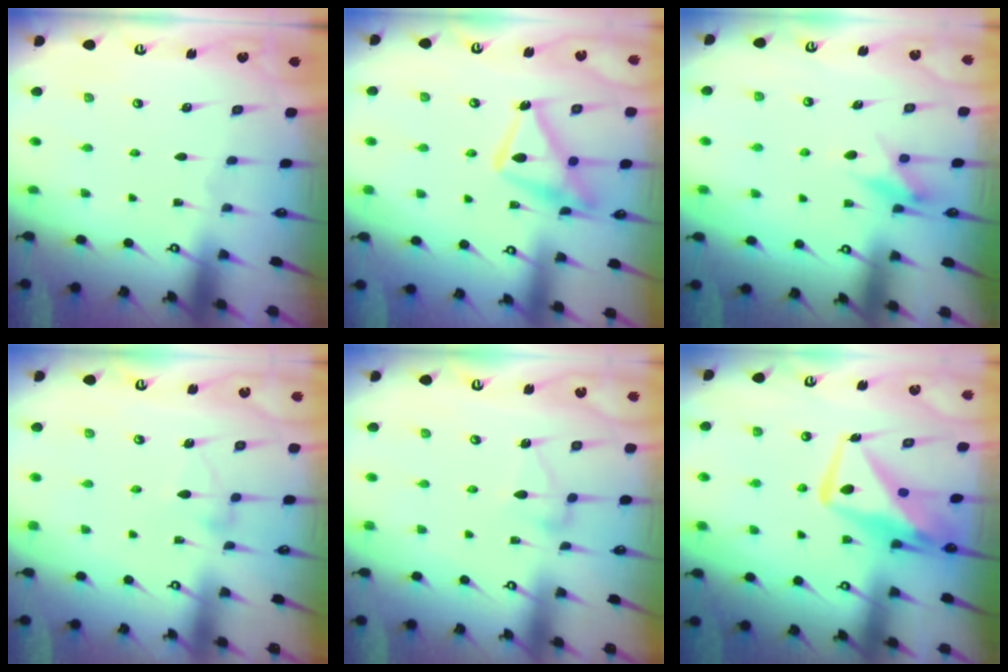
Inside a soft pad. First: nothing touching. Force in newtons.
{"total": 15.8, "press": 15.7, "slide": 1.3}
{"total": 8.5, "press": 8.4, "slide": 0.7}
{"total": 3.9, "press": 3.9, "slide": 0.2}
{"total": 5.3, "press": 5.3, "slide": 0.3}
{"total": 11.8, "press": 11.7, "slide": 1.4}